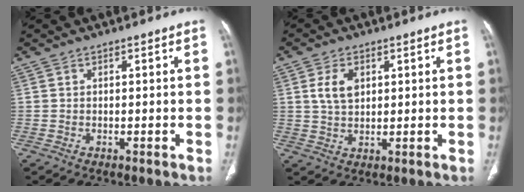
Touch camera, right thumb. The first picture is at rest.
{"total": 5.0, "force": [1.5, 3.2, 3.6], "torque": [-0.060, -0.004, 0.032]}